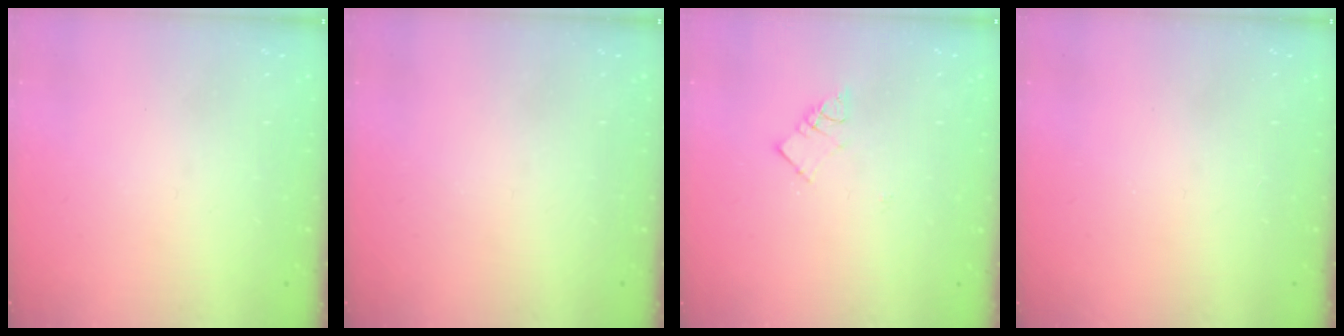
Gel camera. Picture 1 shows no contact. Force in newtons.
{"total": 0.0}
{"total": 5.4, "press": 5.4, "slide": 0.1}
{"total": 2.8, "press": 2.8, "slide": 0.4}